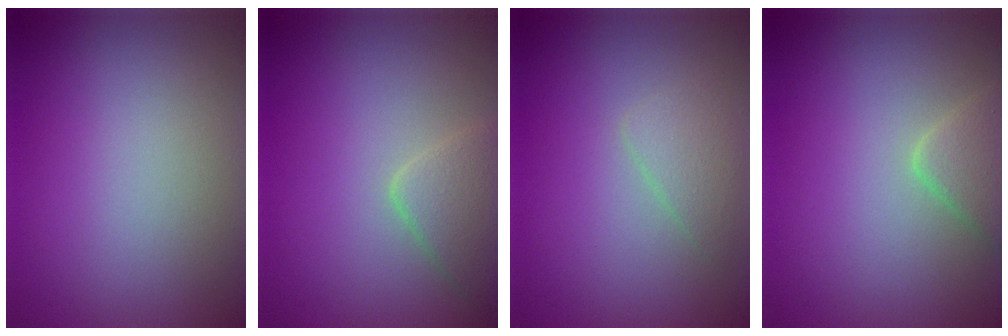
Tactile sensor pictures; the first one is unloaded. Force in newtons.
{"total": 2.8, "press": 2.8, "slide": 0.2}
{"total": 1.7, "press": 1.7, "slide": 0.1}
{"total": 2.3, "press": 2.3, "slide": 0.2}